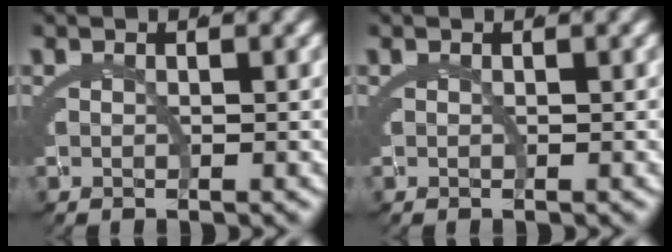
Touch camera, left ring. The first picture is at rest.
{"total": 0.0}